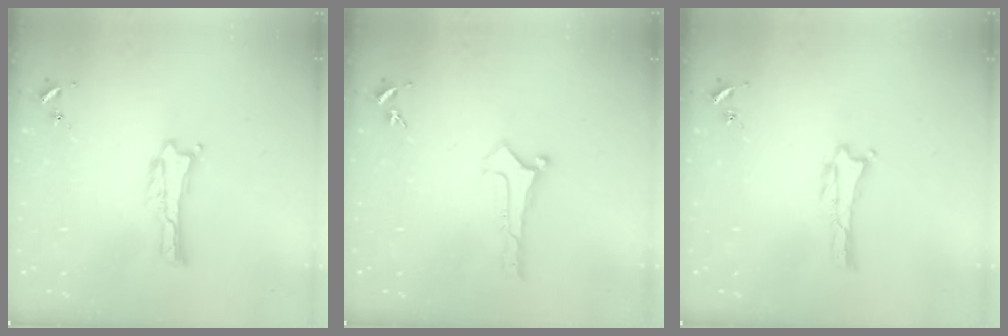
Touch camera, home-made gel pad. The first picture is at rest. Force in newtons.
{"total": 0.0}
{"total": 0.0}